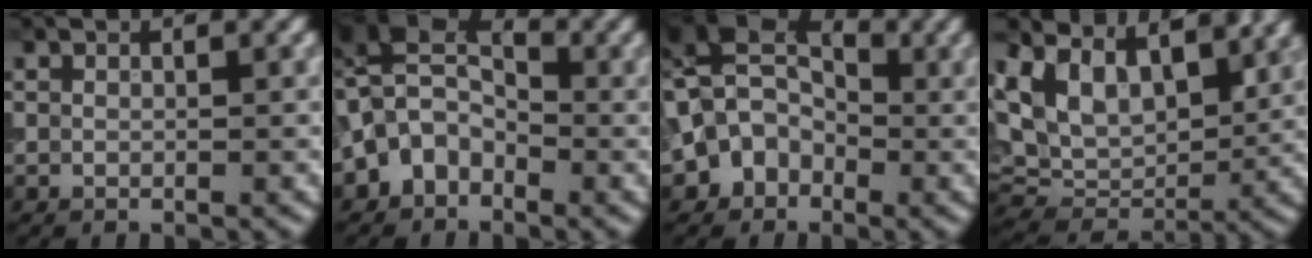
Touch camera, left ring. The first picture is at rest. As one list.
[{"total": 6.4, "force": [-1.1, 4.9, 4.0], "torque": [-0.039, 0.022, -0.049]}, {"total": 7.0, "force": [0.1, 5.7, 4.1], "torque": [-0.041, 0.021, -0.025]}, {"total": 11.6, "force": [4.9, 7.2, 7.7], "torque": [-0.155, 0.015, 0.084]}]